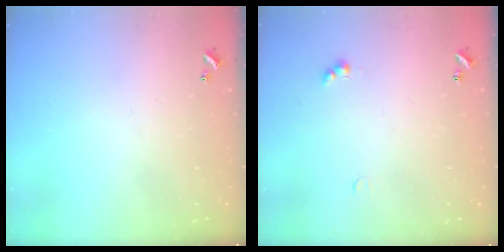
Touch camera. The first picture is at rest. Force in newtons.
{"total": 1.8, "press": 1.8, "slide": 0.4}